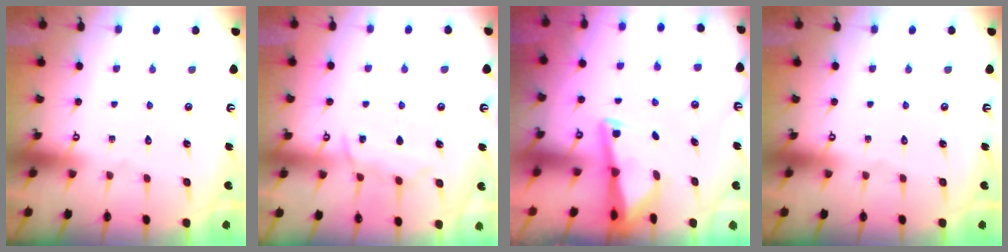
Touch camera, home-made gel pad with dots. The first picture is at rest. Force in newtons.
{"total": 8.1, "press": 8.0, "slide": 0.9}
{"total": 4.0, "press": 3.9, "slide": 0.6}
{"total": 0.0}